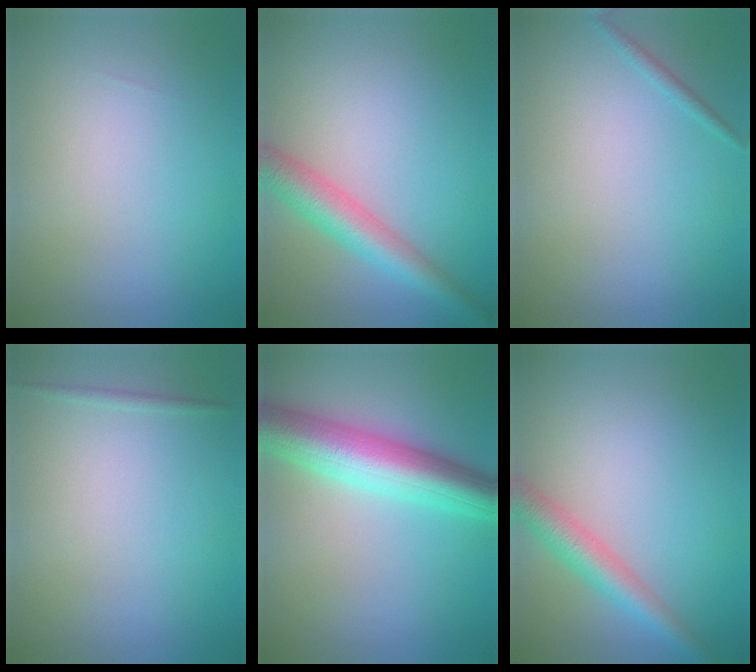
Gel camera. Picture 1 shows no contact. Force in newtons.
{"total": 4.5, "press": 4.5, "slide": 0.2}
{"total": 0.8, "press": 0.8, "slide": 0.0}
{"total": 0.6, "press": 0.6, "slide": 0.0}
{"total": 7.5, "press": 7.5, "slide": 0.2}
{"total": 3.6, "press": 3.6, "slide": 0.1}